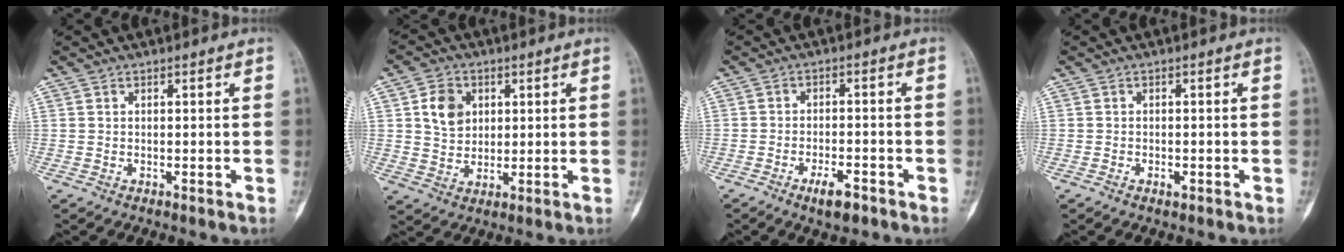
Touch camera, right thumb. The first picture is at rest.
{"total": 7.3, "force": [2.2, 5.8, 3.9], "torque": [-0.041, -0.009, 0.041]}
{"total": 4.9, "force": [-3.1, 2.0, 3.2], "torque": [-0.045, 0.015, -0.049]}
{"total": 1.1, "force": [-0.5, 0.8, 0.6], "torque": [-0.005, 0.004, -0.009]}